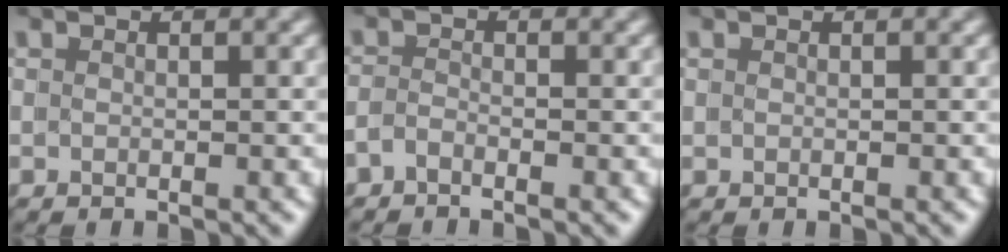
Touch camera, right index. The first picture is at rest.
{"total": 1.9, "force": [-1.8, -0.2, -0.4], "torque": [0.006, -0.001, -0.036]}
{"total": 0.0}